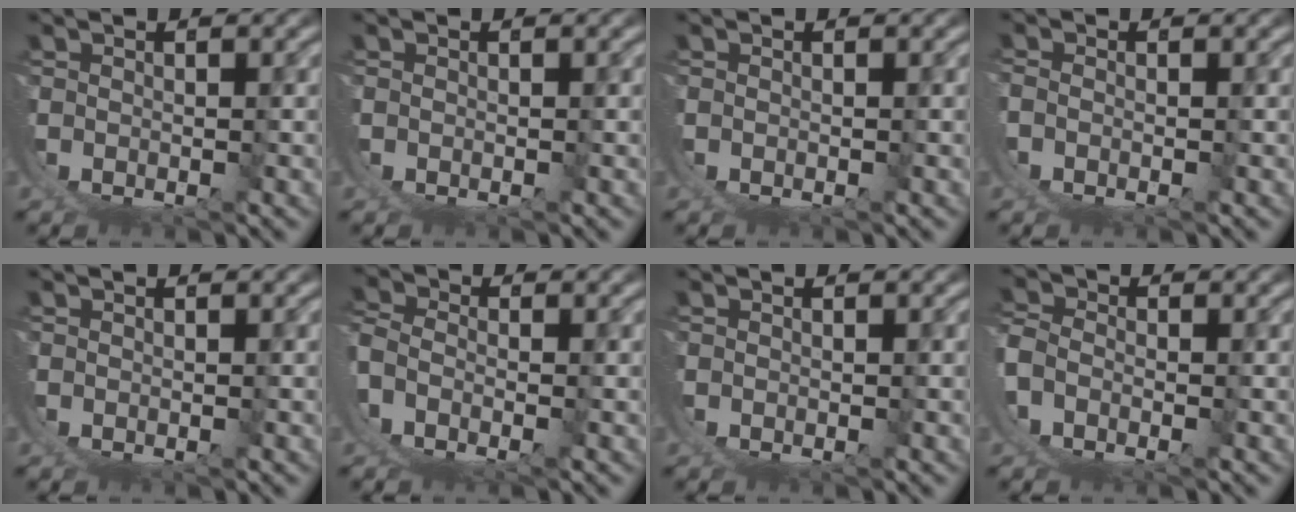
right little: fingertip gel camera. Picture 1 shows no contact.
{"total": 0.0}
{"total": 0.0}
{"total": 0.7, "force": [-0.6, -0.3, -0.3], "torque": [0.014, -0.001, -0.012]}
{"total": 0.0}
{"total": 2.8, "force": [-1.6, 1.9, 1.3], "torque": [-0.030, -0.015, -0.029]}
{"total": 0.0}
{"total": 3.1, "force": [-1.5, 2.6, 0.7], "torque": [-0.021, -0.007, -0.033]}